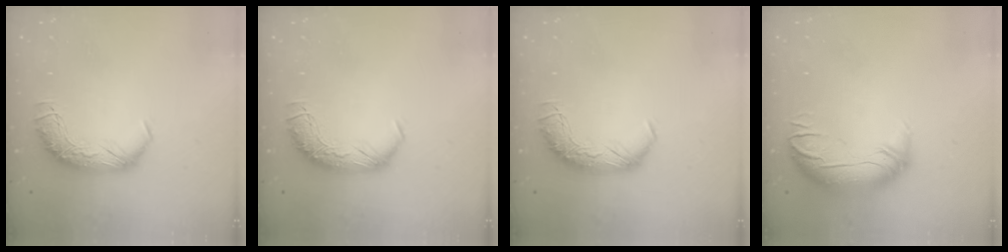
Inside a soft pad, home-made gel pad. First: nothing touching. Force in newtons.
{"total": 0.0}
{"total": 0.0}
{"total": 2.9, "press": 0.3, "slide": 2.9}